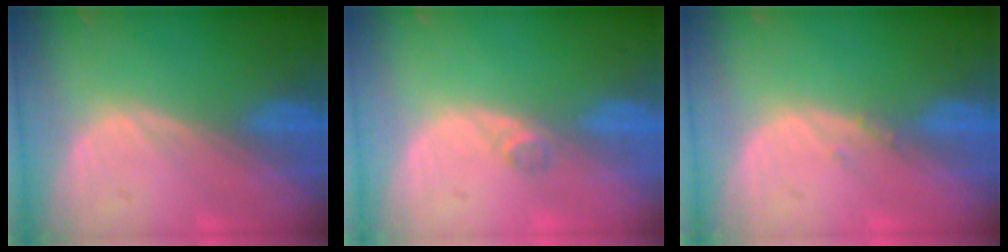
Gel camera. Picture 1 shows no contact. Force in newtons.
{"total": 1.3, "press": 1.1, "slide": 0.7}
{"total": 0.7, "press": 0.7, "slide": 0.3}